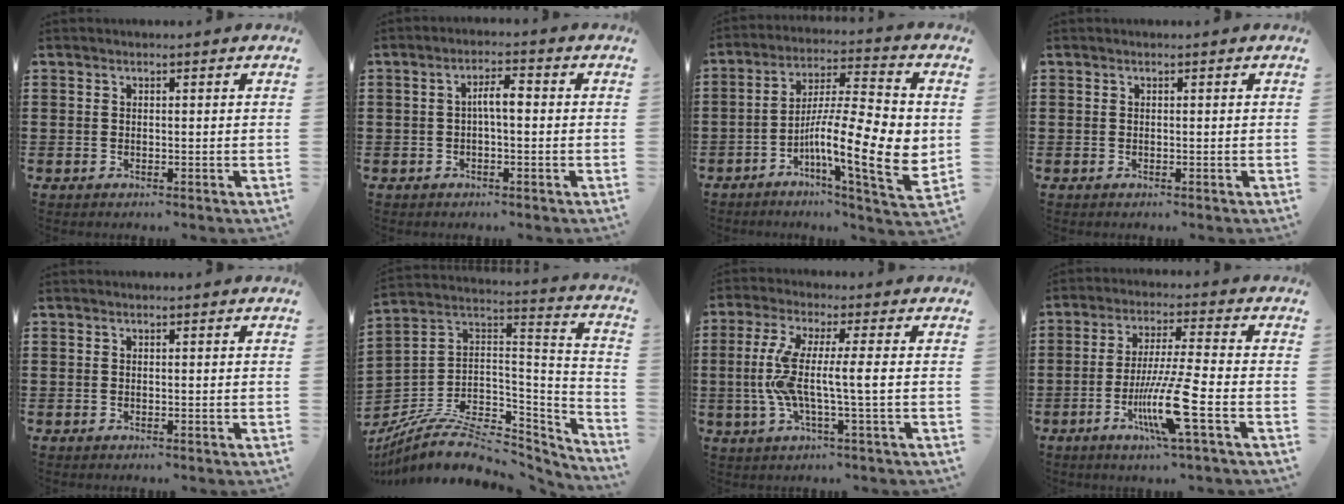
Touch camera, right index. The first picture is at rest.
{"total": 3.4, "force": [-0.2, 0.9, 3.3], "torque": [-0.061, 0.009, -0.007]}
{"total": 14.6, "force": [-2.2, 3.6, 14.0], "torque": [-0.236, -0.024, -0.045]}
{"total": 0.0}
{"total": 0.0}
{"total": 9.9, "force": [-6.5, 4.8, 5.7], "torque": [-0.109, 0.010, -0.116]}
{"total": 8.1, "force": [-0.8, 0.3, 8.0], "torque": [-0.180, -0.017, -0.029]}
{"total": 10.7, "force": [-4.1, 0.2, 9.9], "torque": [-0.195, -0.017, -0.079]}